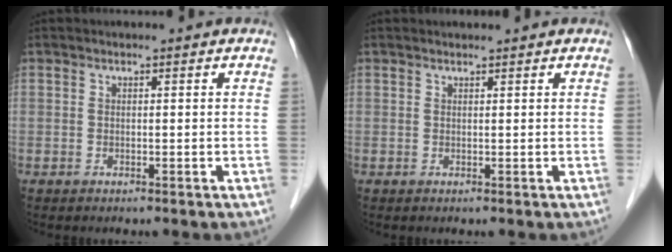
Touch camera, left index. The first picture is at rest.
{"total": 0.7, "force": [0.7, 0.0, 0.1], "torque": [-0.008, 0.002, 0.013]}